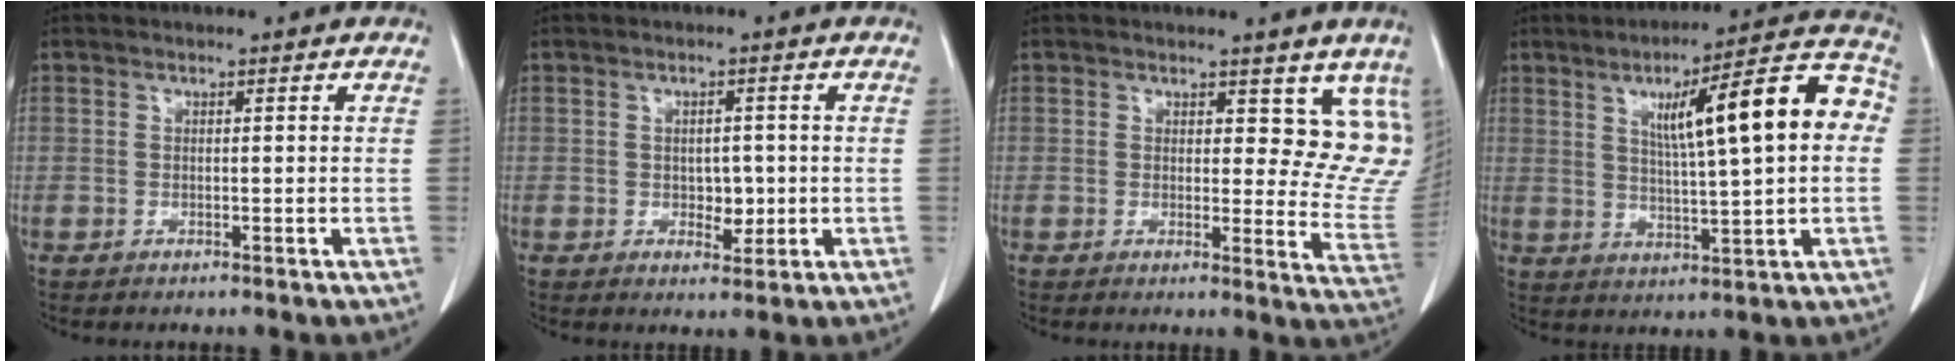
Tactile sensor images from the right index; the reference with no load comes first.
{"total": 3.2, "force": [-0.3, 2.0, 2.5], "torque": [-0.031, 0.000, 0.002]}
{"total": 9.5, "force": [7.2, 4.4, 4.4], "torque": [-0.020, -0.033, 0.067]}
{"total": 15.8, "force": [3.2, 1.9, 15.3], "torque": [-0.215, 0.033, 0.045]}